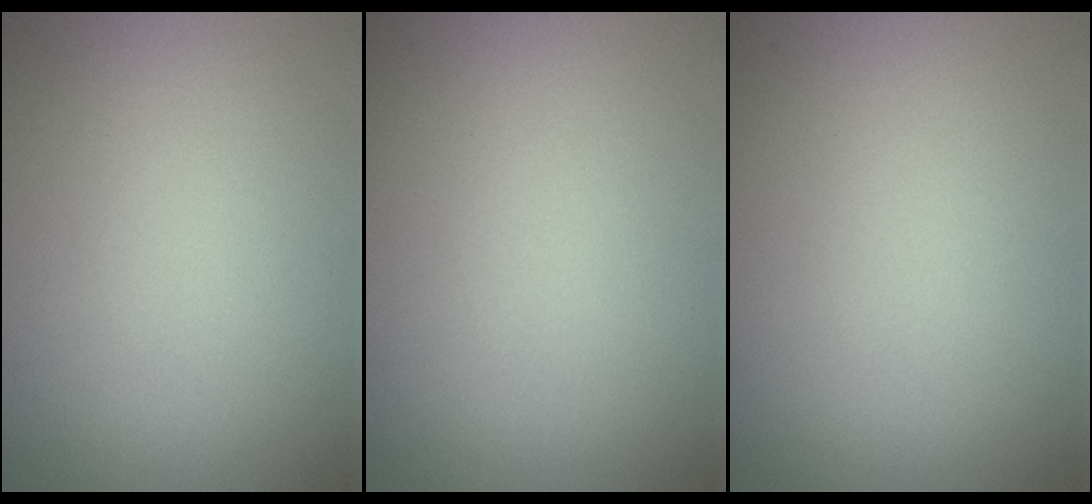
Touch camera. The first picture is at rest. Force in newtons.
{"total": 0.0}
{"total": 0.0}